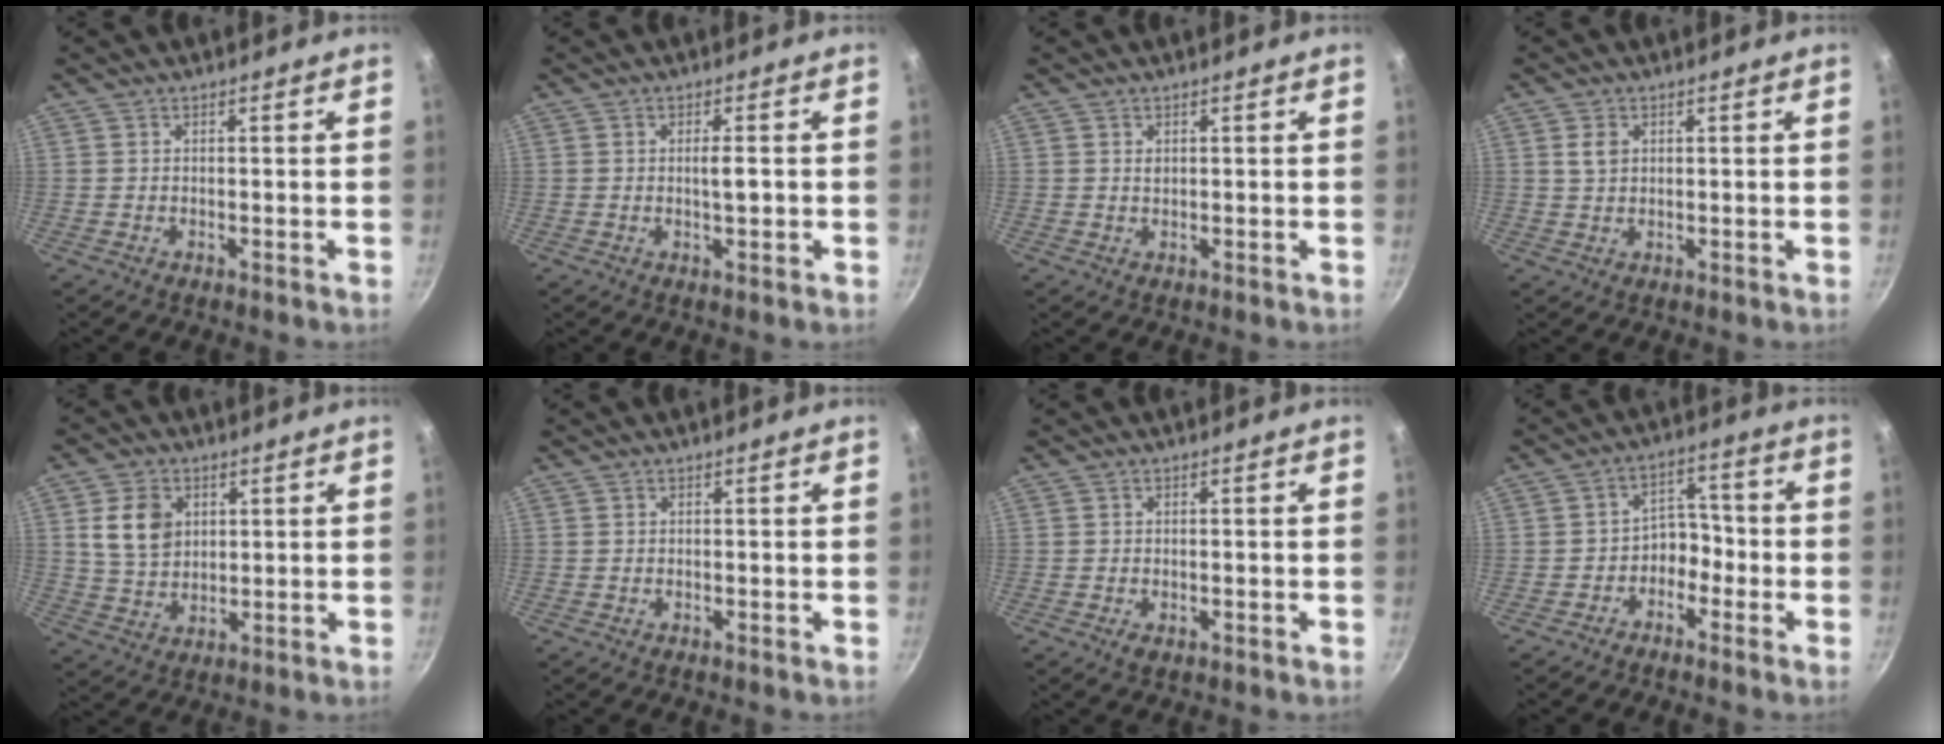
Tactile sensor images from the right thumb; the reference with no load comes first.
{"total": 3.1, "force": [-0.2, 0.7, 3.0], "torque": [-0.047, -0.001, -0.004]}
{"total": 0.8, "force": [0.3, 0.5, 0.4], "torque": [-0.006, 0.000, 0.007]}
{"total": 2.7, "force": [0.8, 1.9, 1.6], "torque": [-0.025, -0.001, 0.017]}
{"total": 8.7, "force": [2.5, 6.5, 5.1], "torque": [-0.074, -0.011, 0.050]}
{"total": 0.0}
{"total": 1.6, "force": [-0.7, 1.0, 1.0], "torque": [-0.018, 0.000, -0.011]}
{"total": 5.3, "force": [-2.6, 3.8, 2.4], "torque": [0.002, 0.042, -0.050]}